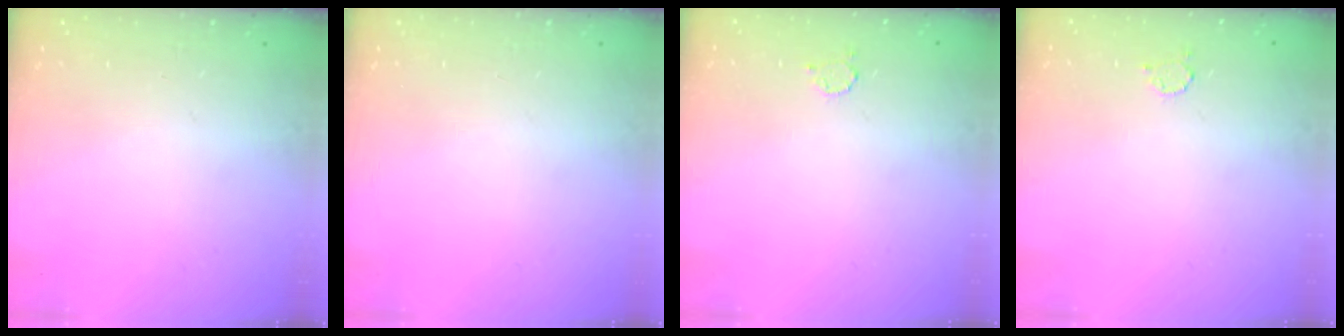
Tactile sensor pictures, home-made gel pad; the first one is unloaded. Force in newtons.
{"total": 0.0}
{"total": 2.3, "press": 2.3, "slide": 0.3}
{"total": 2.3, "press": 2.3, "slide": 0.3}